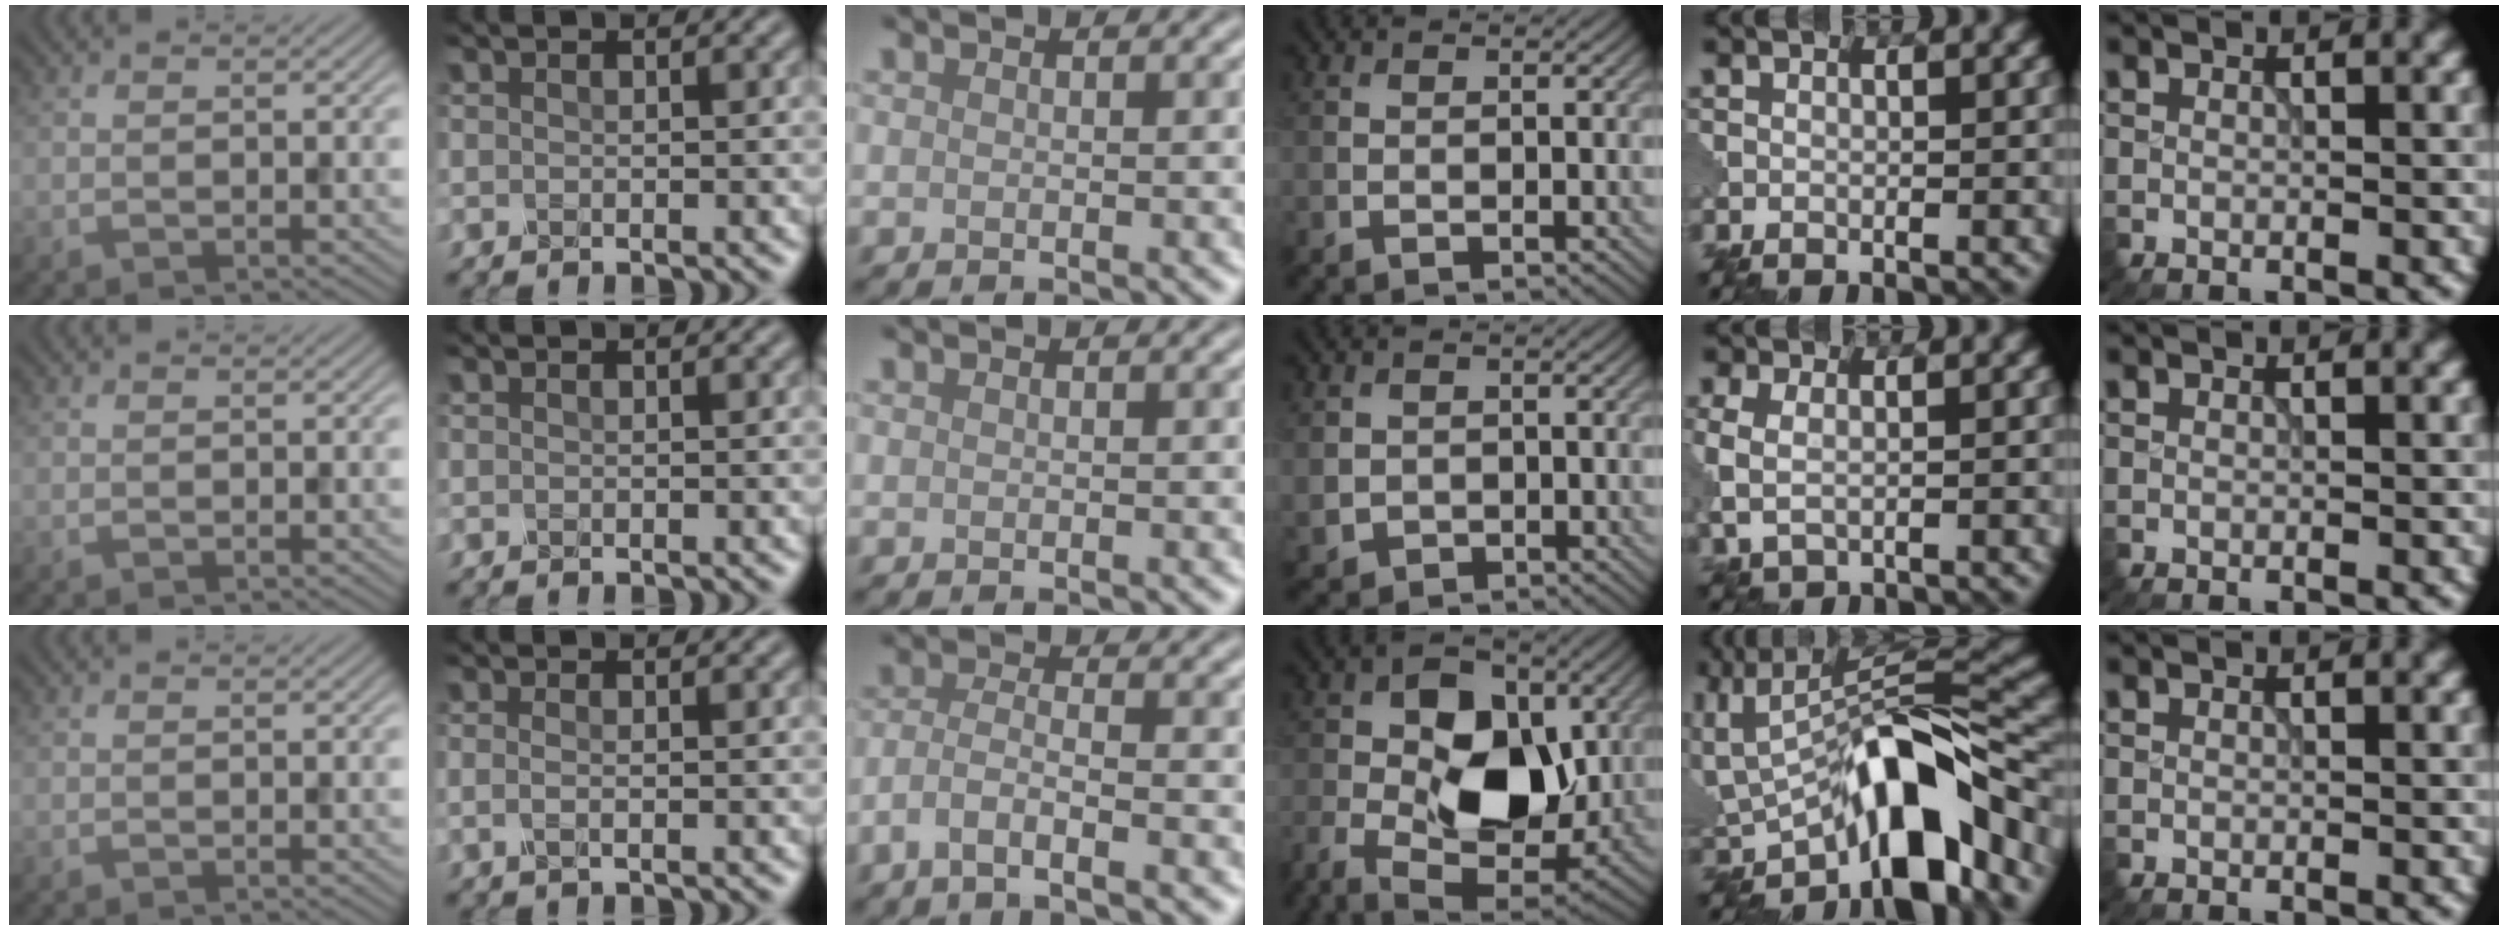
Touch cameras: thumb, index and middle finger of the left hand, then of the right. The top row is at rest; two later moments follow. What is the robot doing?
{"motion": "insert", "object": "pin"}